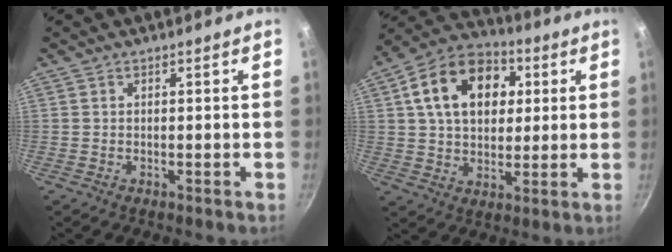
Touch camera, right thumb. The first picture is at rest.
{"total": 18.1, "force": [4.9, 12.6, 12.0], "torque": [-0.171, 0.015, 0.069]}